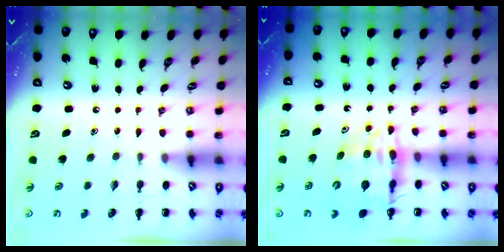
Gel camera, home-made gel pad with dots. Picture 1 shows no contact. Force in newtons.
{"total": 14.4, "press": 13.9, "slide": 3.5}